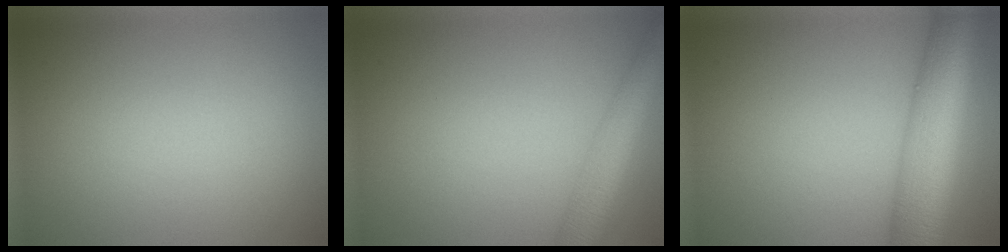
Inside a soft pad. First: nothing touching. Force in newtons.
{"total": 5.3, "press": 5.3, "slide": 0.3}
{"total": 10.1, "press": 10.1, "slide": 0.3}